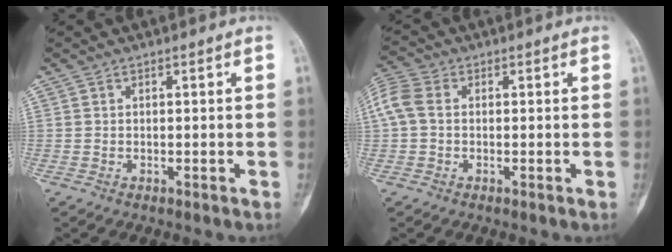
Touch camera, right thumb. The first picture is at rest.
{"total": 6.3, "force": [0.4, 4.5, 4.4], "torque": [-0.111, 0.021, 0.003]}